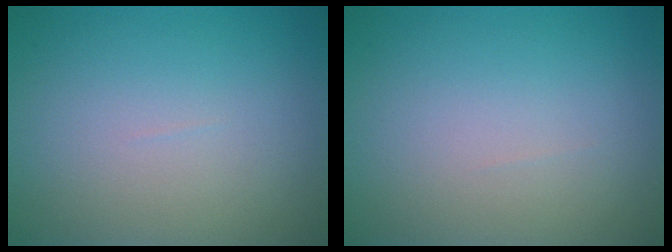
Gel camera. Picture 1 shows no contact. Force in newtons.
{"total": 0.0}